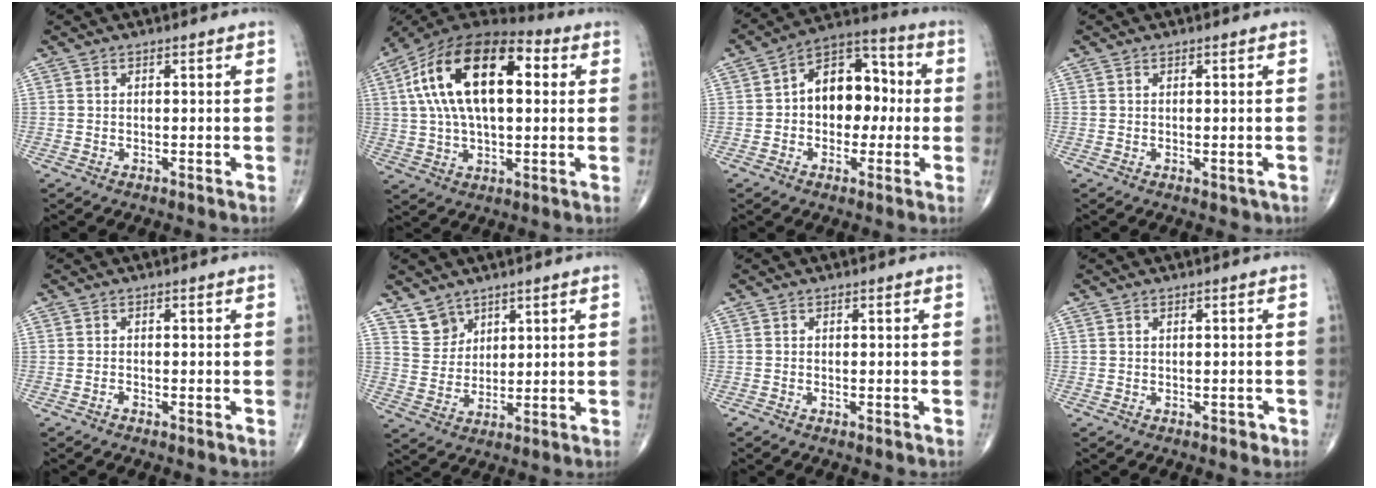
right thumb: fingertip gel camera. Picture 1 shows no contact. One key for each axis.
{"total": 22.9, "fx": 4.9, "fy": 11.5, "fz": 19.2, "tx": -0.341, "ty": 0.021, "tz": 0.072}
{"total": 13.2, "fx": 0.2, "fy": 9.1, "fz": 9.6, "tx": -0.104, "ty": 0.039, "tz": -0.009}
{"total": 1.5, "fx": -0.4, "fy": 0.9, "fz": 1.1, "tx": -0.012, "ty": -0.001, "tz": 0.000}
{"total": 0.6, "fx": -0.5, "fy": 0.2, "fz": 0.3, "tx": -0.007, "ty": 0.003, "tz": -0.011}
{"total": 5.0, "fx": 3.8, "fy": 3.2, "fz": 0.5, "tx": 0.017, "ty": -0.033, "tz": 0.078}
{"total": 0.6, "fx": -0.5, "fy": 0.2, "fz": 0.4, "tx": -0.012, "ty": 0.000, "tz": -0.010}
{"total": 0.8, "fx": -0.4, "fy": 0.6, "fz": 0.5, "tx": -0.003, "ty": 0.001, "tz": -0.005}